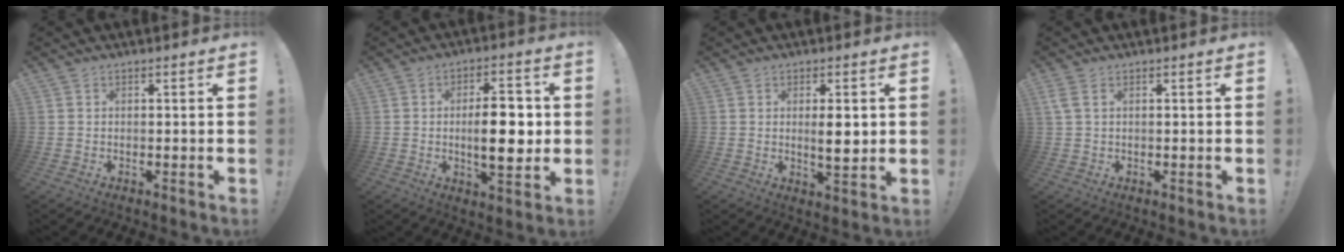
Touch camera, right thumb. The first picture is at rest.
{"total": 12.4, "force": [-0.5, 4.8, 11.4], "torque": [-0.175, -0.007, -0.018]}
{"total": 5.7, "force": [0.7, 1.2, 5.5], "torque": [-0.069, -0.015, 0.005]}
{"total": 2.2, "force": [1.0, 0.5, 1.9], "torque": [-0.039, 0.000, 0.019]}